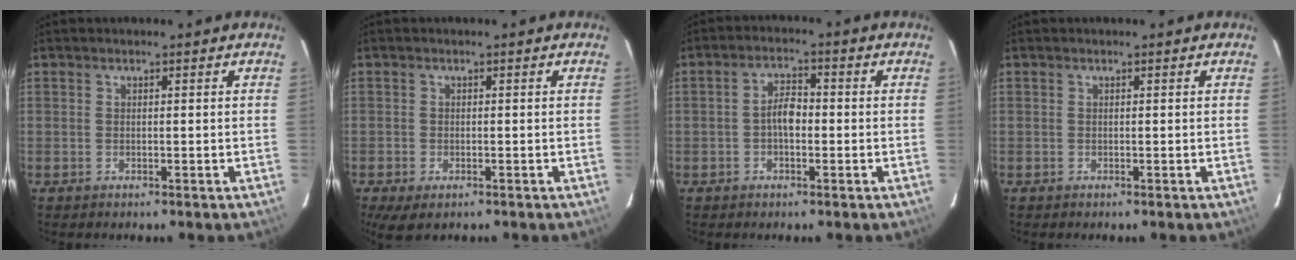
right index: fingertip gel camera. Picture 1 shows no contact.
{"total": 4.5, "force": [-2.6, 2.2, 2.9], "torque": [-0.063, -0.019, -0.043]}
{"total": 3.8, "force": [-0.8, 1.9, 3.2], "torque": [-0.059, 0.011, -0.013]}
{"total": 0.0}